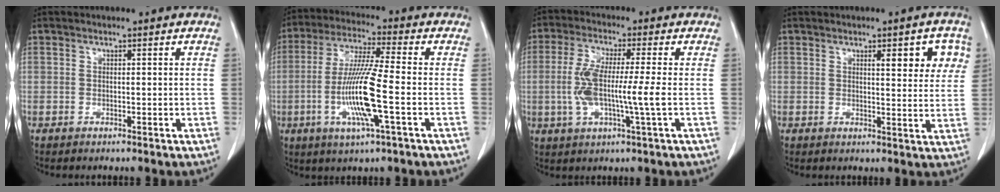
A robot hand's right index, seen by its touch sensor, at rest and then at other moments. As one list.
[{"total": 12.1, "force": [-2.9, 0.0, 11.8], "torque": [-0.237, -0.012, -0.059]}, {"total": 8.8, "force": [-1.0, 0.3, 8.8], "torque": [-0.180, -0.001, -0.021]}, {"total": 6.5, "force": [2.8, 1.7, 5.5], "torque": [-0.060, 0.001, 0.032]}]